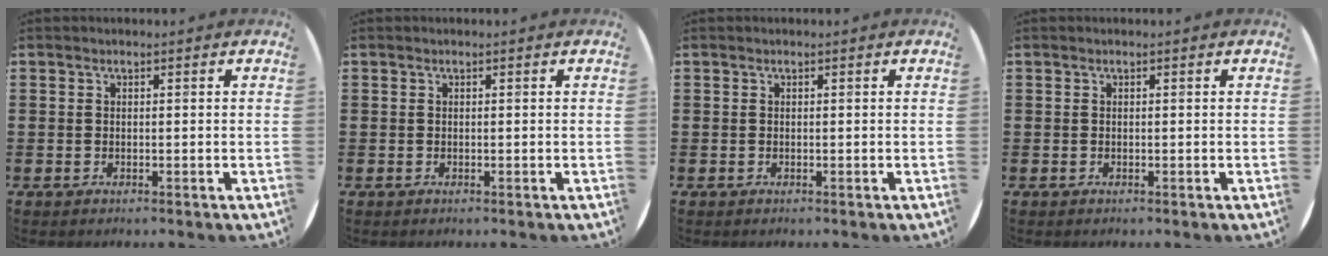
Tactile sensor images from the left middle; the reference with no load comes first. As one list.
[{"total": 0.0}, {"total": 0.0}, {"total": 0.0}]